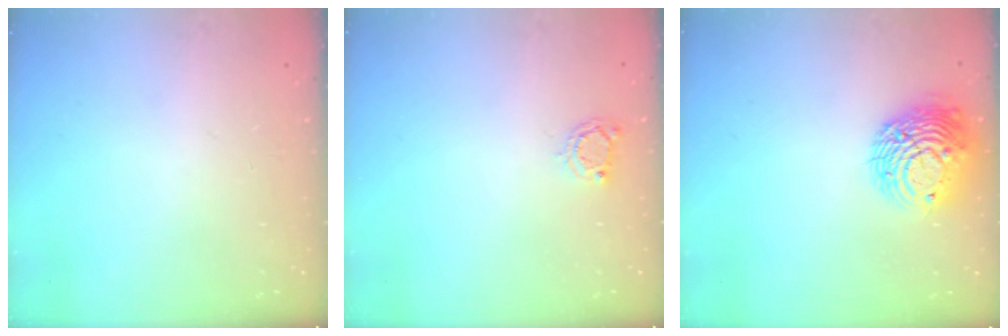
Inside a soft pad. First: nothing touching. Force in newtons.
{"total": 3.0, "press": 3.0, "slide": 0.4}
{"total": 12.6, "press": 12.5, "slide": 1.4}